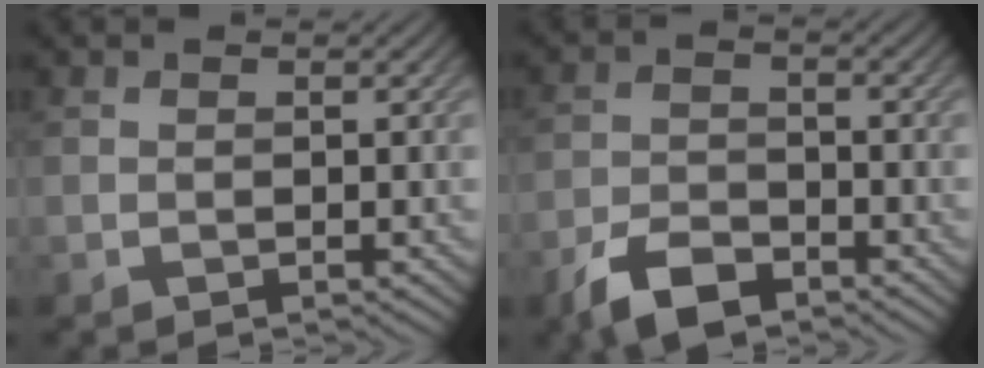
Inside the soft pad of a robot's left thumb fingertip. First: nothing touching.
{"total": 5.8, "force": [-4.2, 2.6, 3.1], "torque": [-0.061, -0.003, -0.087]}